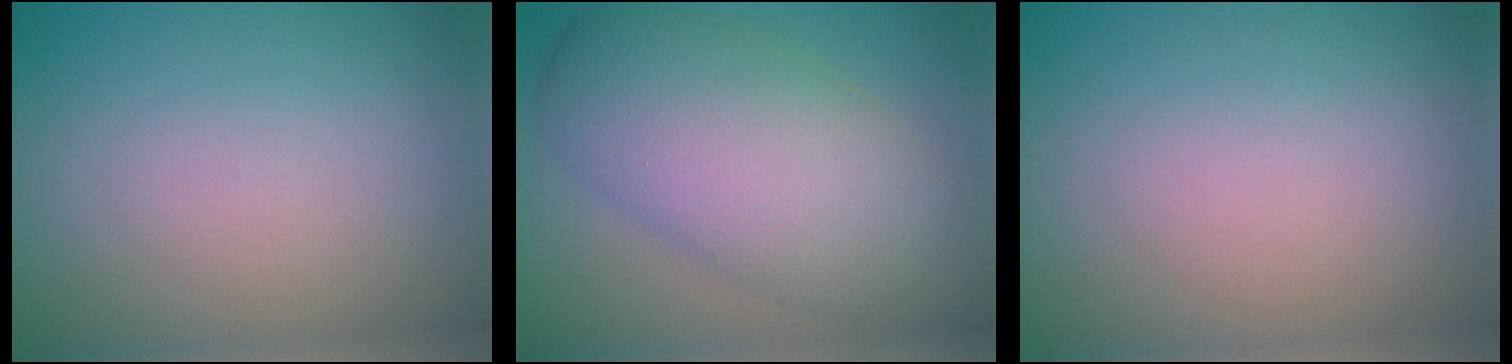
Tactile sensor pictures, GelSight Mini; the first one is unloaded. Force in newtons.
{"total": 10.1, "press": 10.1, "slide": 0.3}
{"total": 0.0}